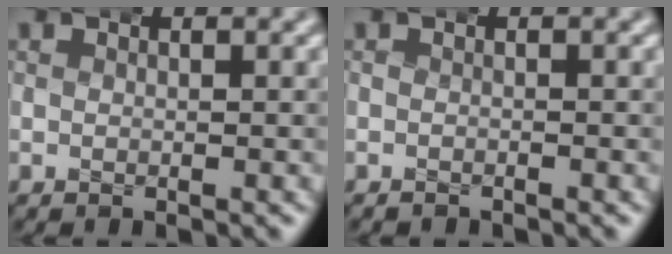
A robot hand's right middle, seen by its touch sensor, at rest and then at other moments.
{"total": 0.7, "force": [-0.6, -0.2, -0.1], "torque": [0.003, 0.001, -0.010]}